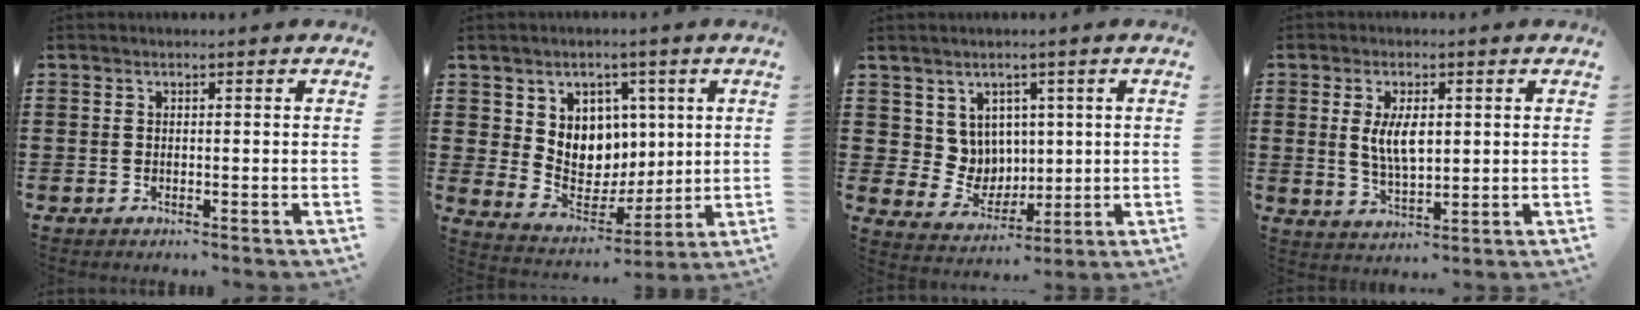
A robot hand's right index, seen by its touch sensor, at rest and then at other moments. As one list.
[{"total": 7.6, "force": [2.9, 6.8, 1.5], "torque": [-0.049, -0.023, 0.057]}, {"total": 6.0, "force": [2.8, 5.2, 1.0], "torque": [-0.050, -0.005, 0.056]}, {"total": 6.0, "force": [1.0, 2.6, 5.3], "torque": [-0.108, 0.001, 0.012]}]